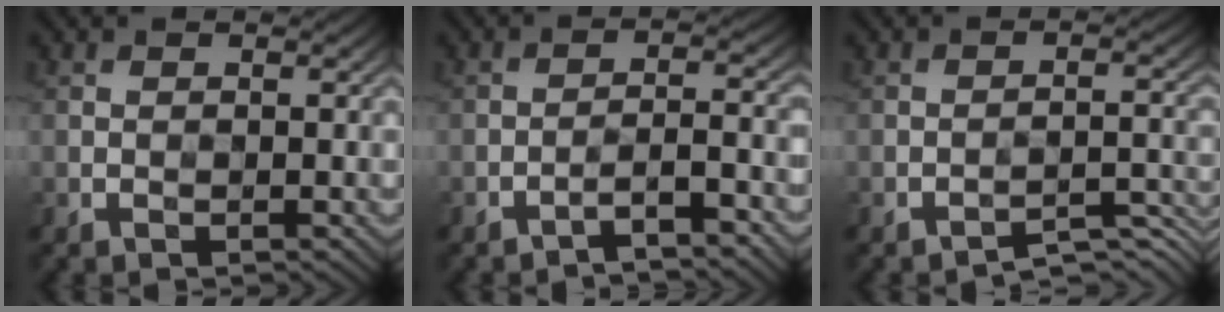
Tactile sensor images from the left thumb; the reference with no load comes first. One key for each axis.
{"total": 3.9, "fx": -2.9, "fy": 0.5, "fz": 2.5, "tx": -0.041, "ty": 0.016, "tz": -0.057}
{"total": 3.3, "fx": -3.0, "fy": 0.3, "fz": 1.3, "tx": -0.015, "ty": 0.010, "tz": -0.049}